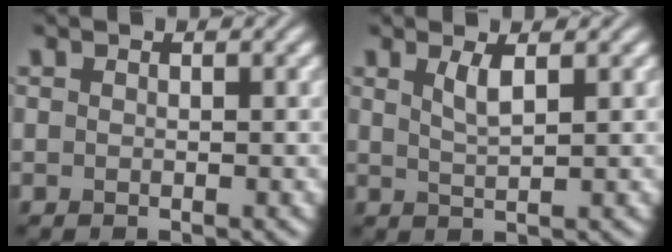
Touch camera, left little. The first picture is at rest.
{"total": 2.0, "force": [1.0, 0.5, 1.6], "torque": [-0.031, -0.002, 0.018]}